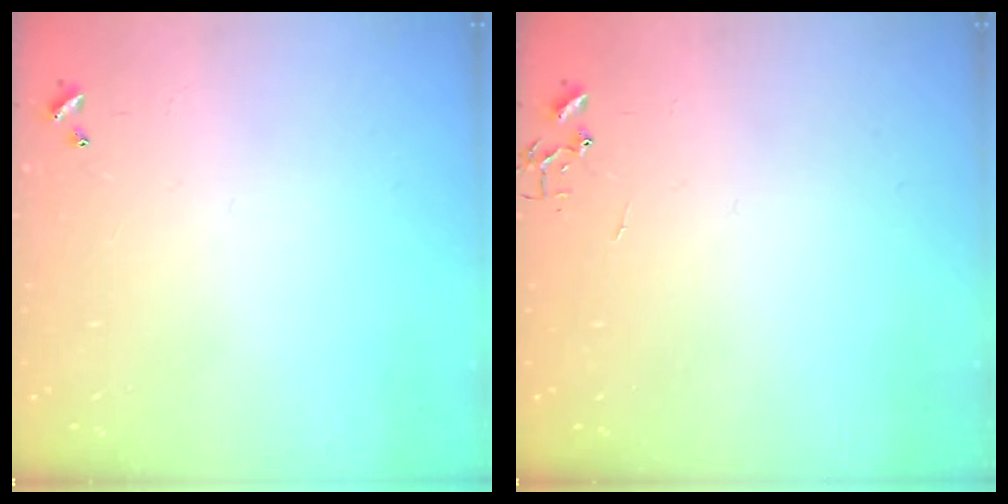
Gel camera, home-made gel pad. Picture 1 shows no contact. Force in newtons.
{"total": 0.0}